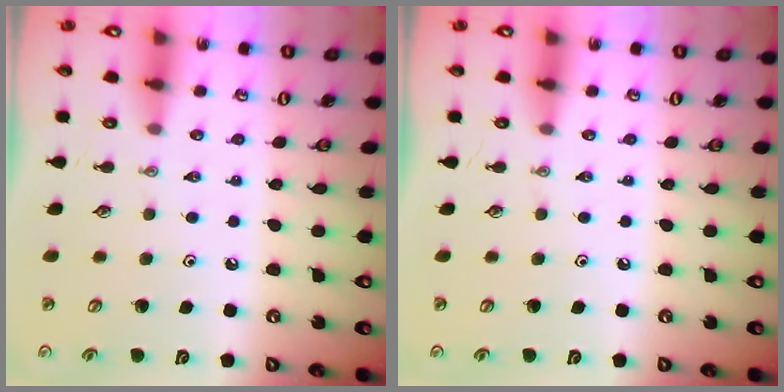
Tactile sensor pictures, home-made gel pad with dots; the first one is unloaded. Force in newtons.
{"total": 0.0}